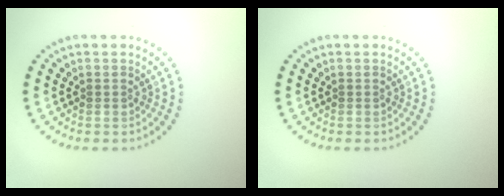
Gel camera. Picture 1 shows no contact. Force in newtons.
{"total": 0.0}